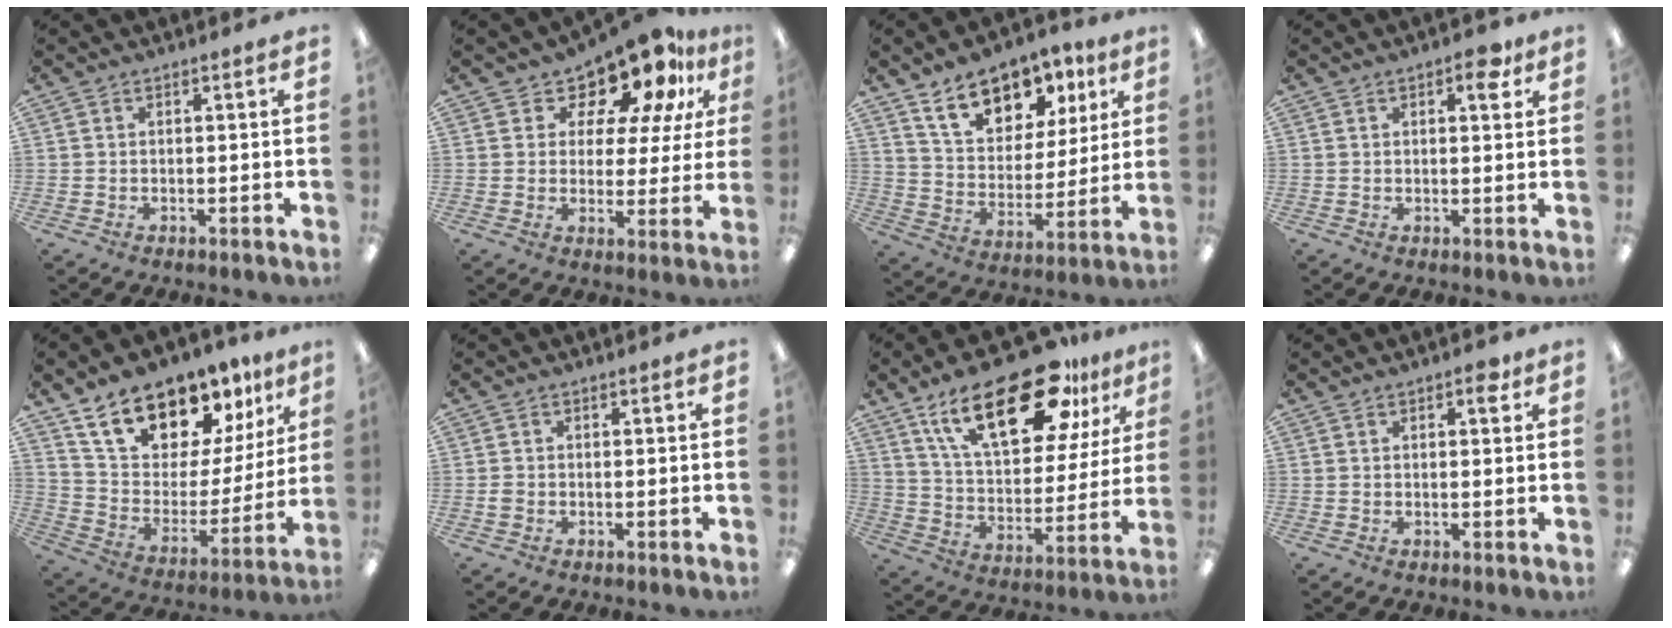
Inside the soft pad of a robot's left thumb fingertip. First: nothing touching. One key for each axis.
{"total": 14.0, "fx": 11.5, "fy": 5.5, "fz": 5.7, "tx": -0.103, "ty": -0.091, "tz": 0.199}
{"total": 15.7, "fx": 10.3, "fy": 9.2, "fz": 7.4, "tx": -0.130, "ty": -0.043, "tz": 0.187}
{"total": 5.0, "fx": 2.6, "fy": 2.4, "fz": 3.5, "tx": -0.035, "ty": -0.008, "tz": 0.036}
{"total": 18.0, "fx": 14.6, "fy": 8.6, "fz": 6.2, "tx": -0.122, "ty": -0.099, "tz": 0.265}
{"total": 1.1, "fx": -0.3, "fy": 1.0, "fz": 0.6, "tx": -0.010, "ty": 0.003, "tz": -0.006}
{"total": 26.1, "fx": 16.1, "fy": 11.1, "fz": 17.4, "tx": -0.281, "ty": -0.074, "tz": 0.270}
{"total": 2.9, "fx": 1.5, "fy": 1.4, "fz": 2.0, "tx": -0.019, "ty": -0.004, "tz": 0.020}